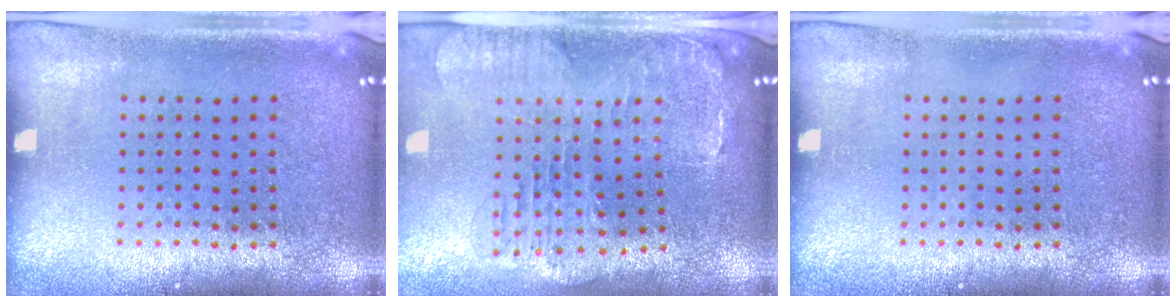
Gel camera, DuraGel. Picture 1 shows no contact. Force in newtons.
{"total": 1.4, "press": 1.4, "slide": 0.4}
{"total": 0.0}